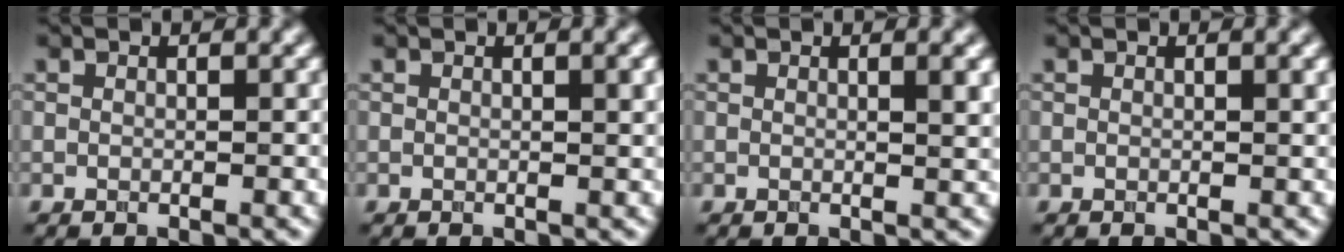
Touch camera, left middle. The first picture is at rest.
{"total": 1.8, "force": [0.5, 0.5, 1.6], "torque": [-0.018, 0.003, 0.005]}
{"total": 2.1, "force": [0.6, 0.6, 1.9], "torque": [-0.016, 0.001, 0.005]}
{"total": 1.1, "force": [0.4, 0.3, 0.9], "torque": [-0.010, 0.002, 0.004]}